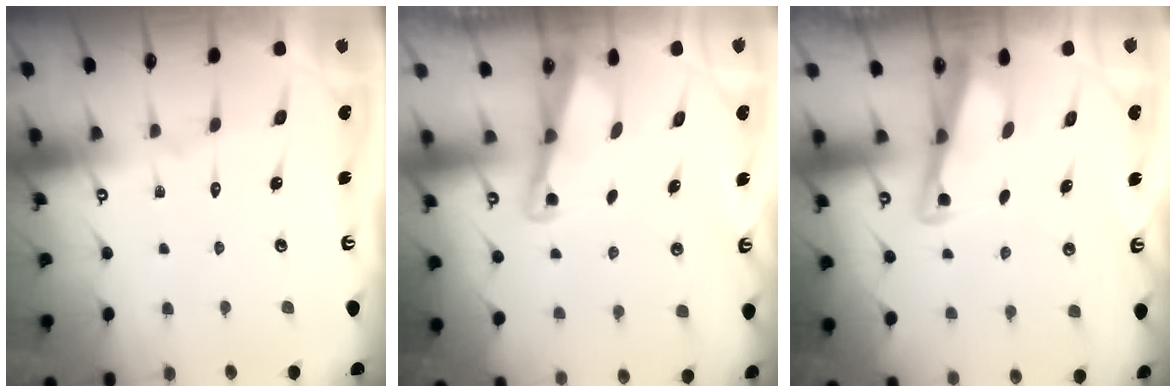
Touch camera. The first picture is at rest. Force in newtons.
{"total": 2.1, "press": 2.0, "slide": 0.3}
{"total": 2.7, "press": 2.6, "slide": 0.3}